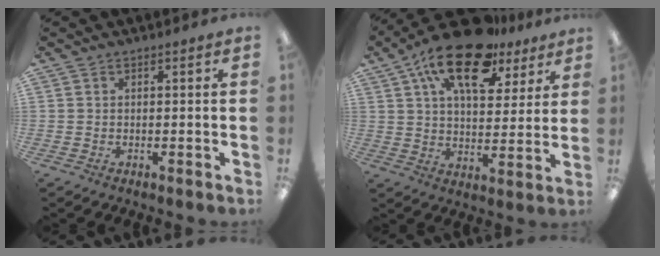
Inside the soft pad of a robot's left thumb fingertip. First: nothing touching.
{"total": 19.5, "force": [11.9, 9.1, 12.4], "torque": [-0.204, -0.050, 0.201]}